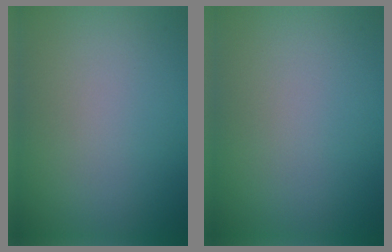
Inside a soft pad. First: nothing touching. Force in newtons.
{"total": 0.0}